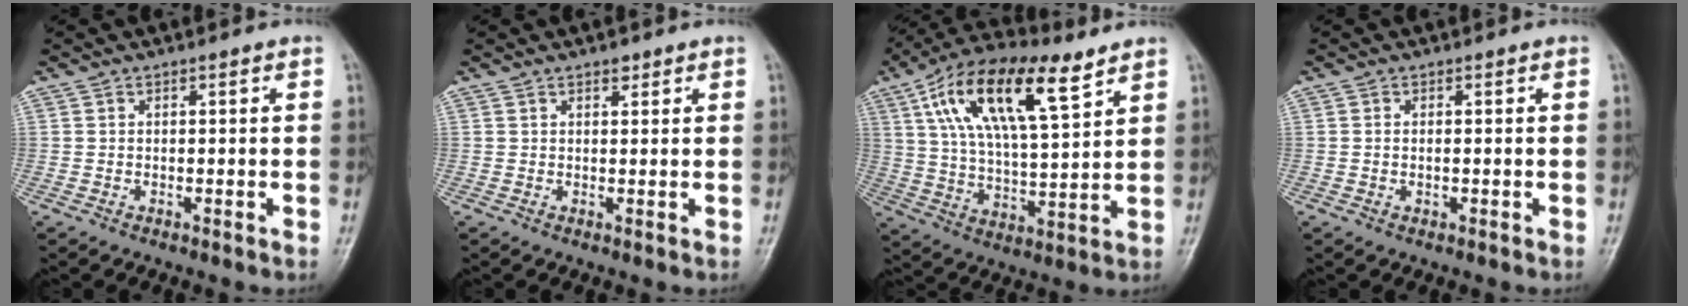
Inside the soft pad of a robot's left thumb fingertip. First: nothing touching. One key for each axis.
{"total": 1.3, "fx": 0.9, "fy": 0.8, "fz": 0.6, "tx": -0.001, "ty": -0.004, "tz": 0.011}
{"total": 19.6, "fx": 9.4, "fy": 7.3, "fz": 15.5, "tx": -0.262, "ty": -0.012, "tz": 0.166}
{"total": 1.3, "fx": -0.2, "fy": 0.6, "fz": 1.1, "tx": -0.027, "ty": 0.007, "tz": -0.002}